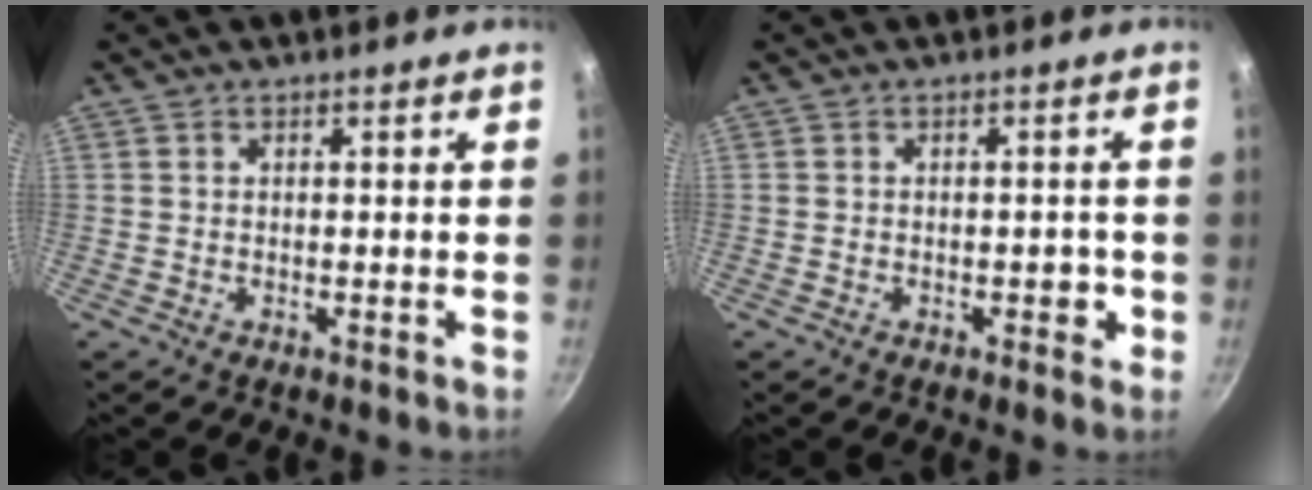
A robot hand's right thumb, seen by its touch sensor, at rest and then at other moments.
{"total": 2.8, "force": [-0.8, 1.7, 2.0], "torque": [-0.009, 0.010, -0.011]}